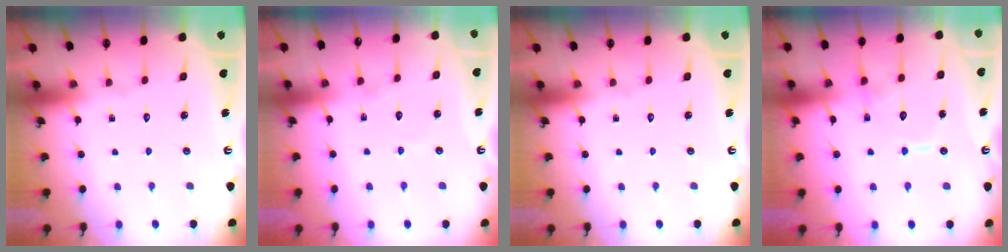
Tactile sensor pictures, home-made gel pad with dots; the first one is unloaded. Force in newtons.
{"total": 4.4, "press": 4.4, "slide": 0.3}
{"total": 0.0}
{"total": 12.0, "press": 11.9, "slide": 1.3}